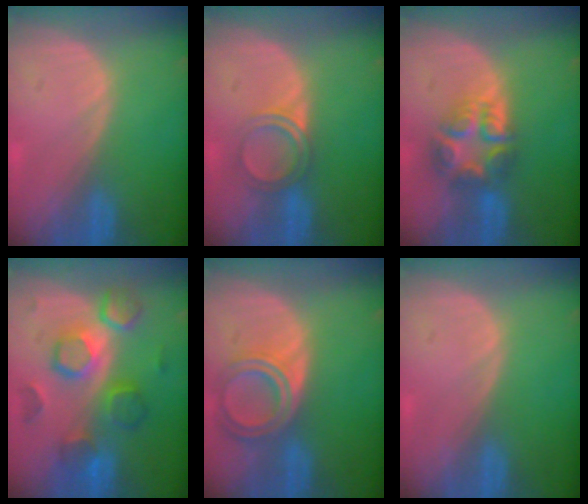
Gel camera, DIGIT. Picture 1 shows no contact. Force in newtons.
{"total": 3.8, "press": 3.6, "slide": 1.3}
{"total": 7.7, "press": 6.8, "slide": 3.6}
{"total": 9.1, "press": 9.1, "slide": 0.3}
{"total": 6.6, "press": 5.9, "slide": 3.0}
{"total": 0.0}